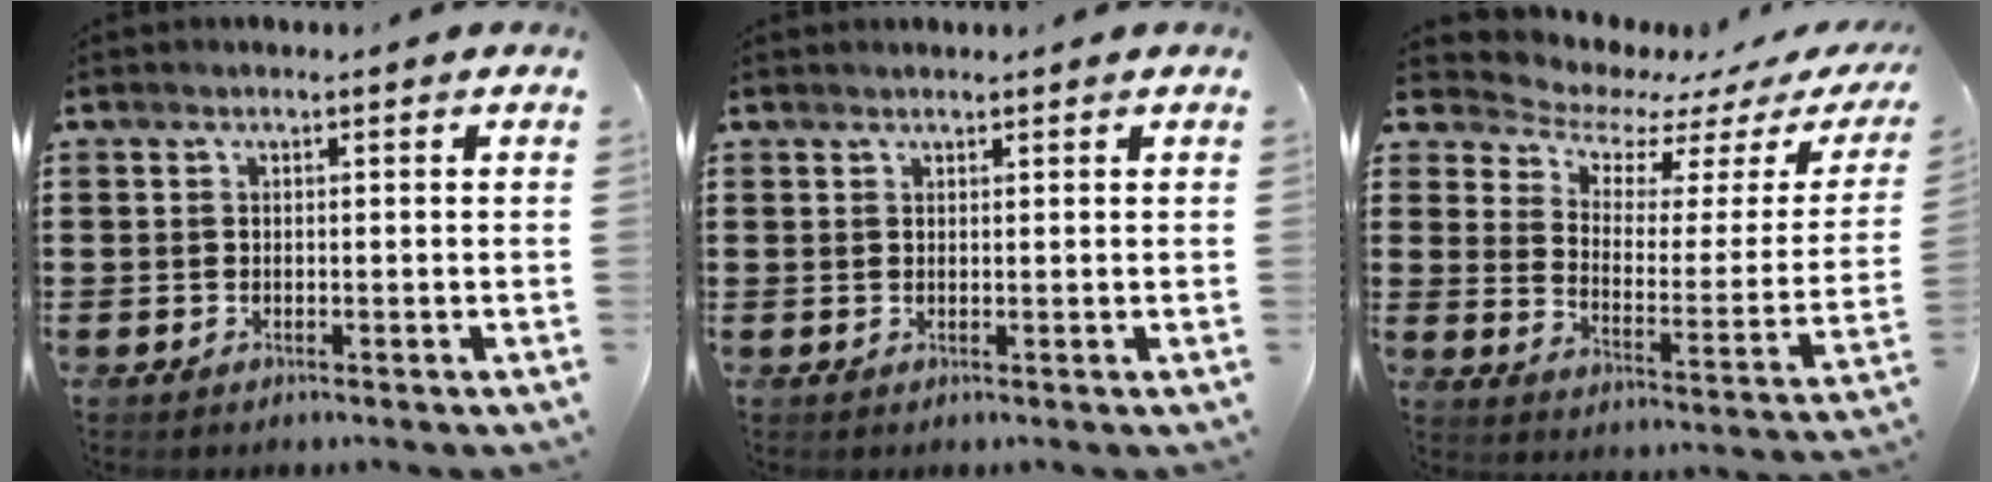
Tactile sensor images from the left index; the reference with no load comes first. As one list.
[{"total": 1.0, "force": [1.0, 0.1, 0.1], "torque": [-0.004, -0.001, 0.019]}, {"total": 4.9, "force": [4.5, 1.8, 0.8], "torque": [-0.042, -0.043, 0.073]}]